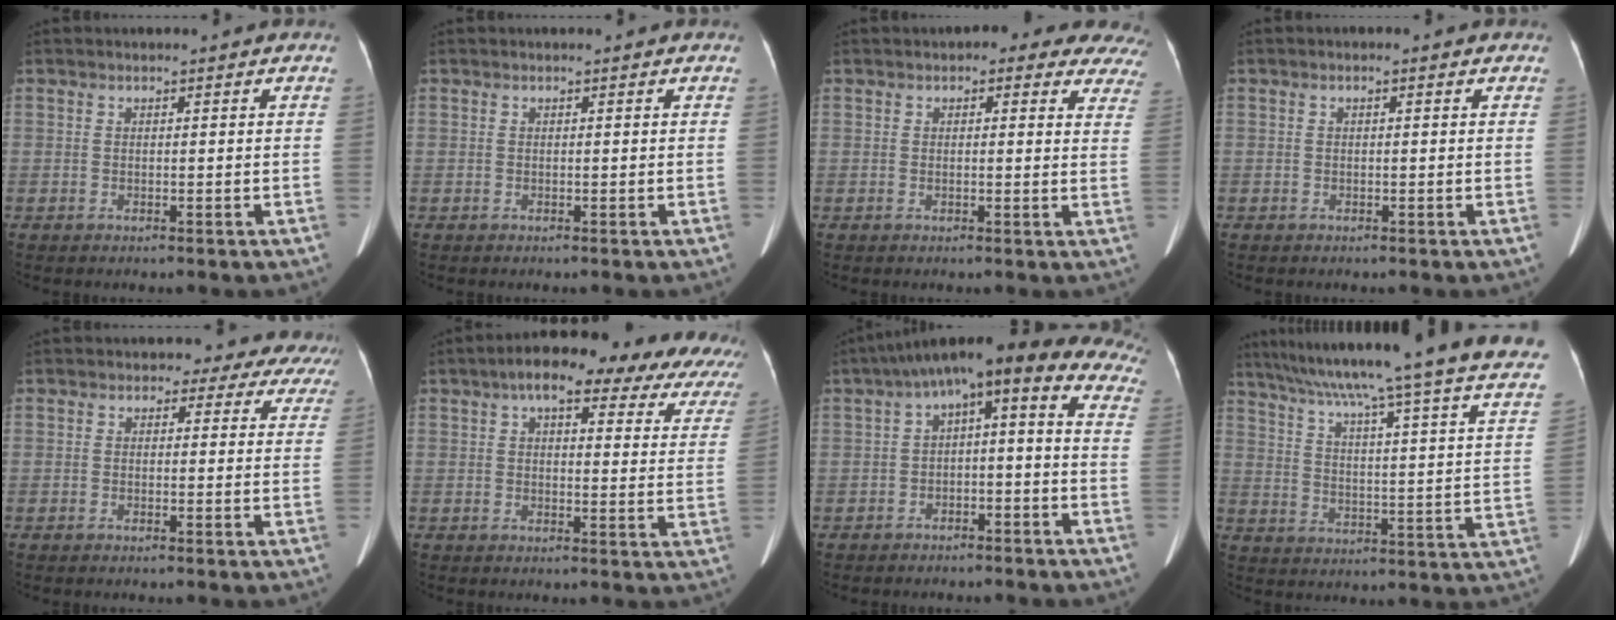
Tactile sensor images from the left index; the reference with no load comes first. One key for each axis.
{"total": 0.0}
{"total": 12.0, "fx": 10.2, "fy": 4.3, "fz": 4.6, "tx": -0.006, "ty": -0.003, "tz": 0.080}
{"total": 0.5, "fx": -0.4, "fy": 0.3, "fz": 0.3, "tx": -0.004, "ty": 0.000, "tz": -0.007}
{"total": 6.8, "fx": 5.8, "fy": 3.6, "fz": 0.4, "tx": 0.025, "ty": 0.003, "tz": 0.034}
{"total": 21.2, "fx": 16.6, "fy": 6.2, "fz": 11.6, "tx": -0.145, "ty": 0.028, "tz": 0.183}
{"total": 13.6, "fx": 6.6, "fy": 4.7, "fz": 10.9, "tx": -0.154, "ty": 0.053, "tz": 0.063}
{"total": 32.3, "fx": 26.9, "fy": 0.6, "fz": 17.9, "tx": -0.235, "ty": -0.053, "tz": 0.340}